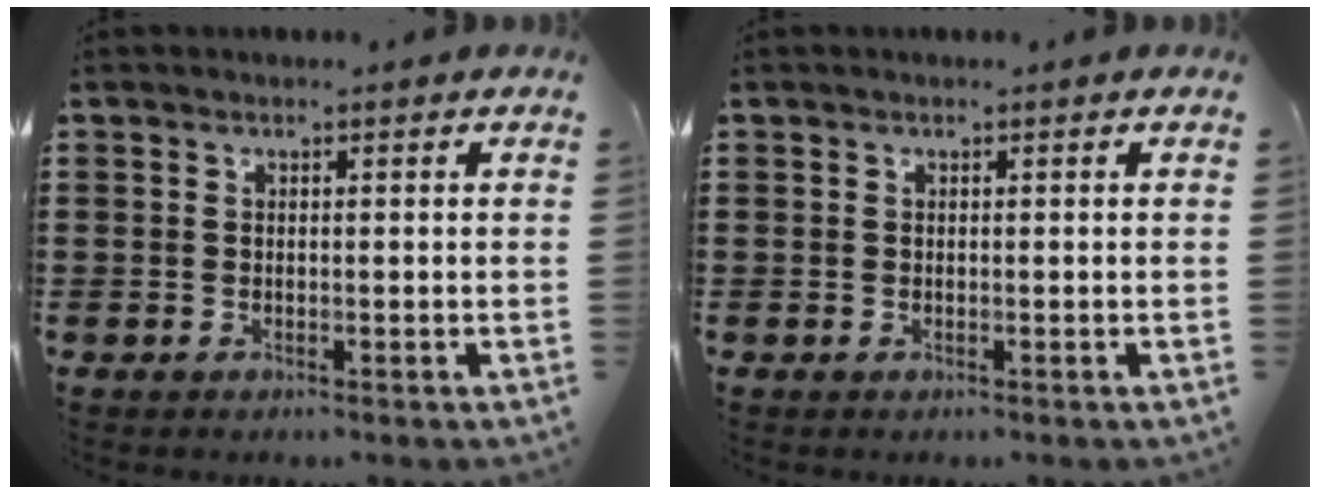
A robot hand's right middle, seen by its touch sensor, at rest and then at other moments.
{"total": 0.0}